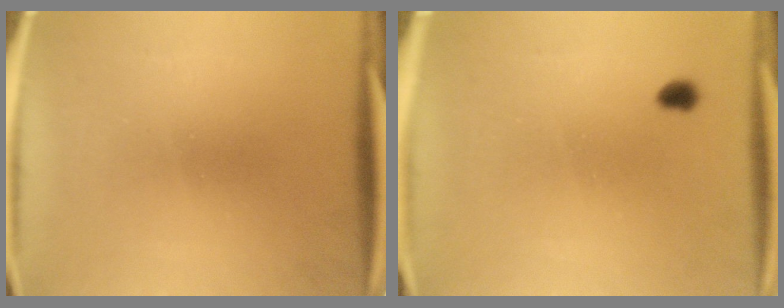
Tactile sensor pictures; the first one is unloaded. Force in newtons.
{"total": 1.3}